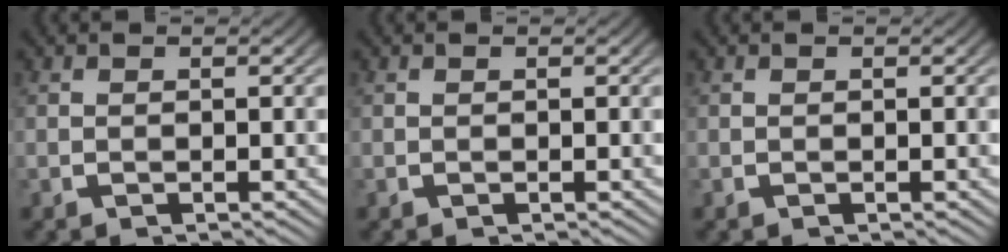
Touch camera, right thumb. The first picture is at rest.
{"total": 0.0}
{"total": 0.0}